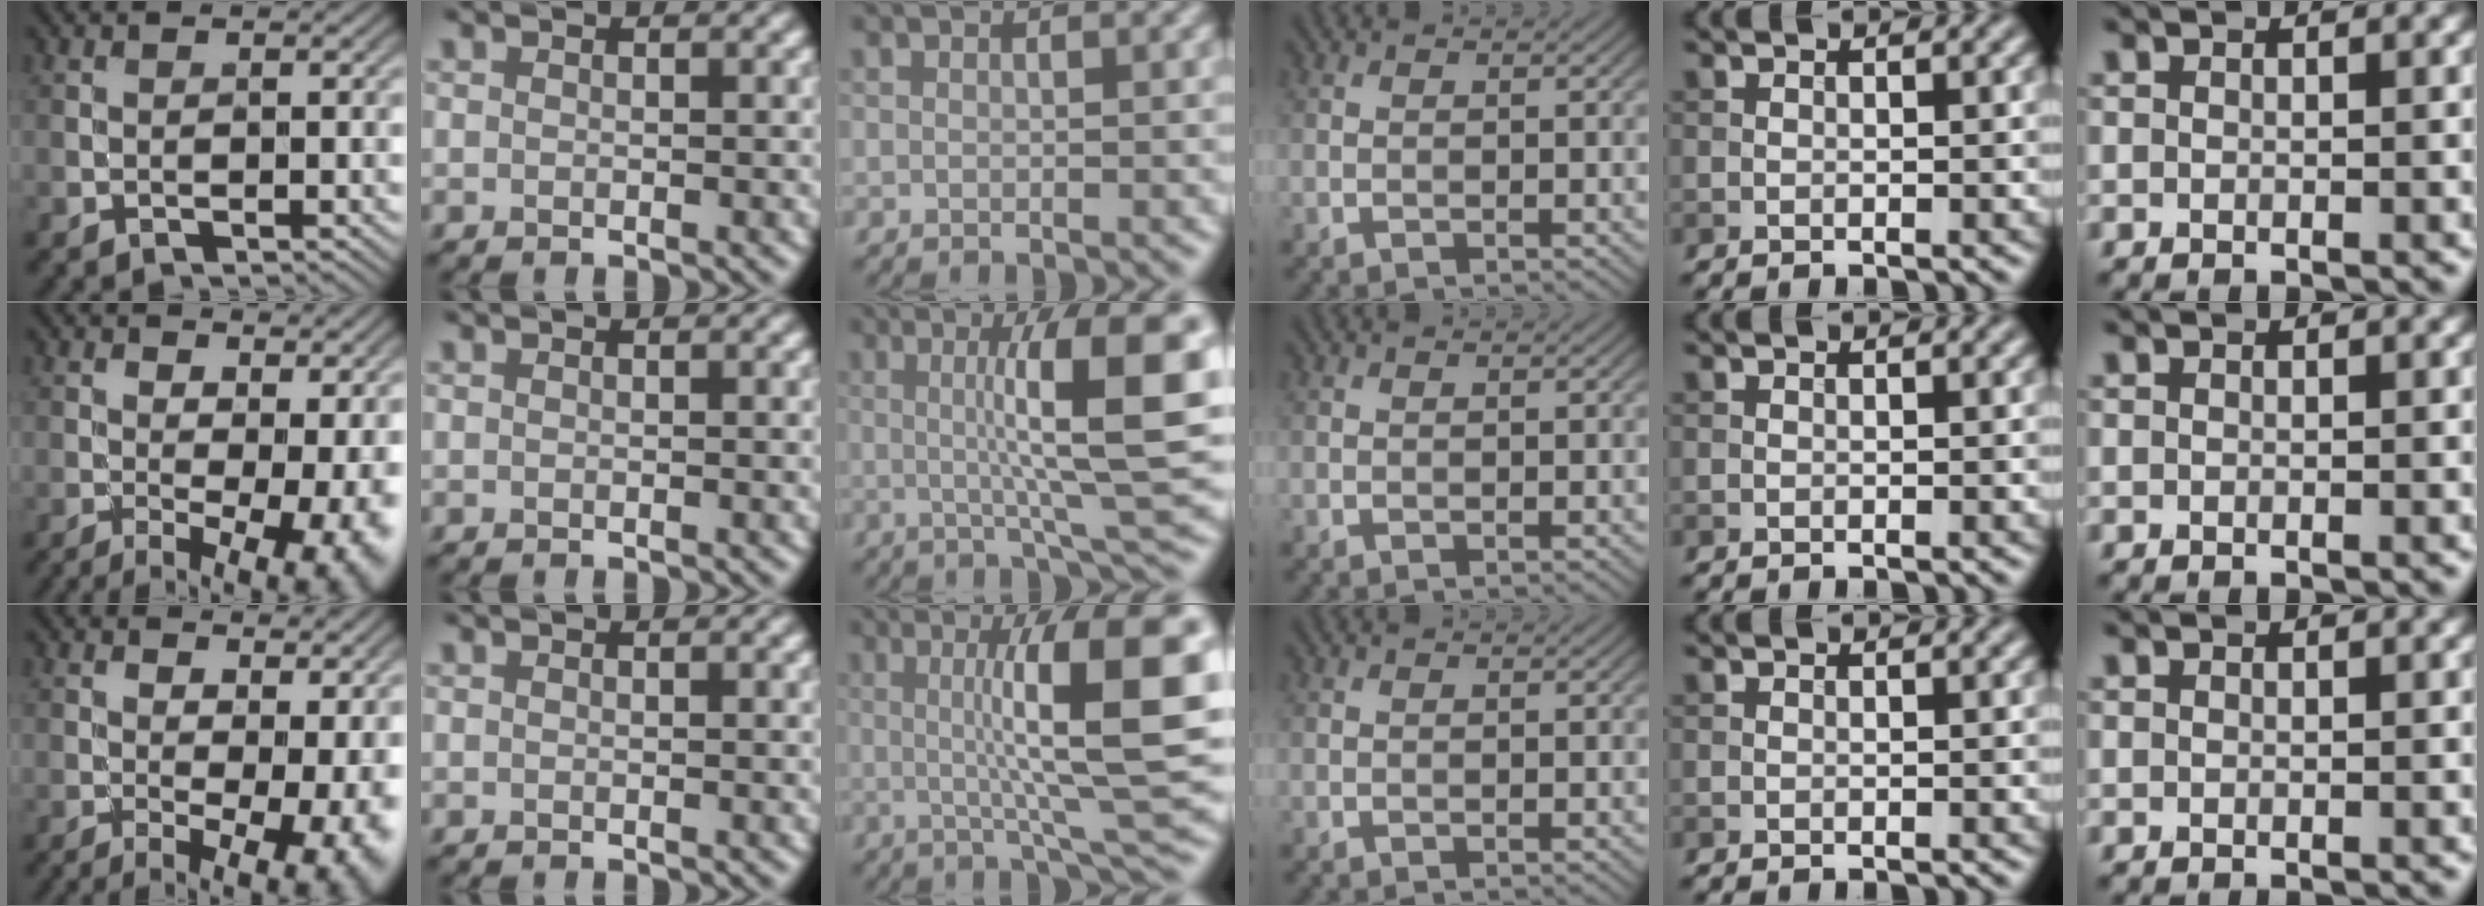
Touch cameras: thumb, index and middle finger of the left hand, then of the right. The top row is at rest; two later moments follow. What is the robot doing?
{"motion": "screw", "object": "dispenser bottle"}